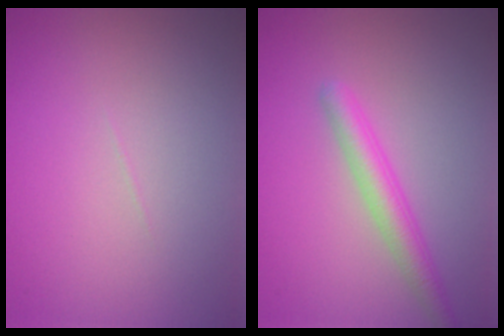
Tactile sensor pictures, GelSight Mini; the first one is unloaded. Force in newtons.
{"total": 3.0, "press": 3.0, "slide": 0.0}